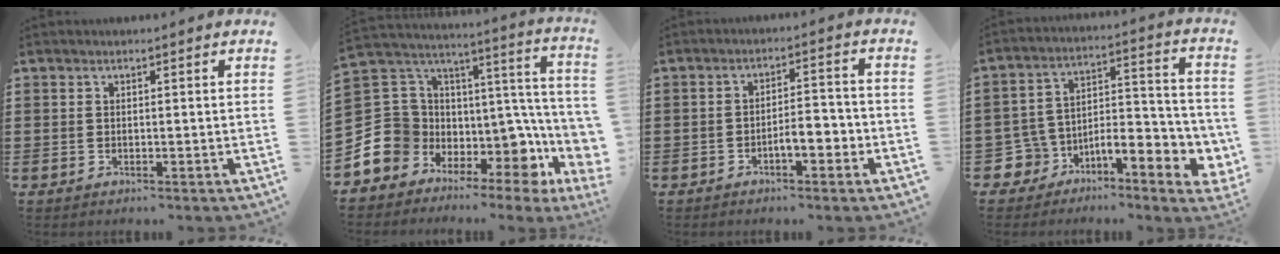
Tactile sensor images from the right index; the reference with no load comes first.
{"total": 8.0, "force": [-4.4, 5.8, 3.2], "torque": [-0.078, -0.056, -0.089]}
{"total": 4.3, "force": [-2.1, 1.3, 3.5], "torque": [-0.062, 0.005, -0.039]}
{"total": 6.6, "force": [-3.8, 4.6, 3.0], "torque": [-0.065, -0.007, -0.068]}